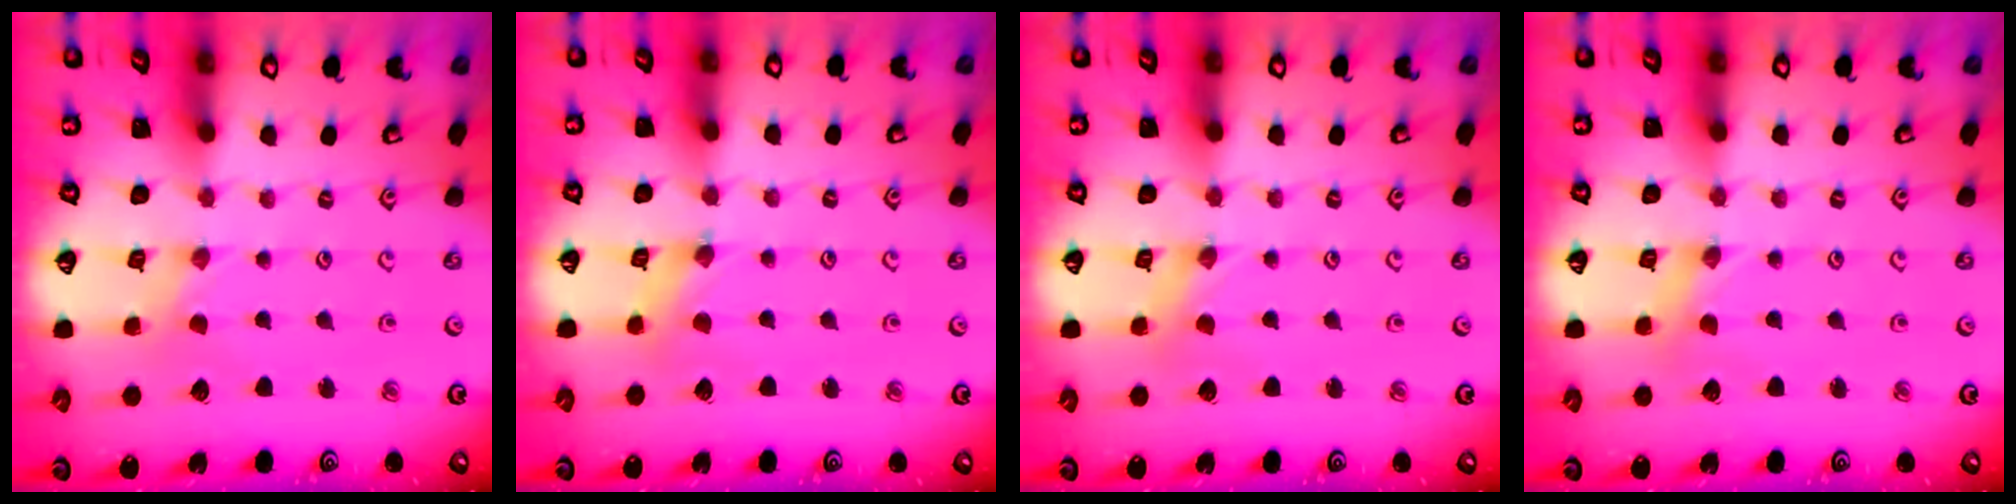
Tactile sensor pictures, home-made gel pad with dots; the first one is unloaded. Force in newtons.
{"total": 1.5, "press": 1.5, "slide": 0.2}
{"total": 1.3, "press": 1.2, "slide": 0.3}
{"total": 0.0}